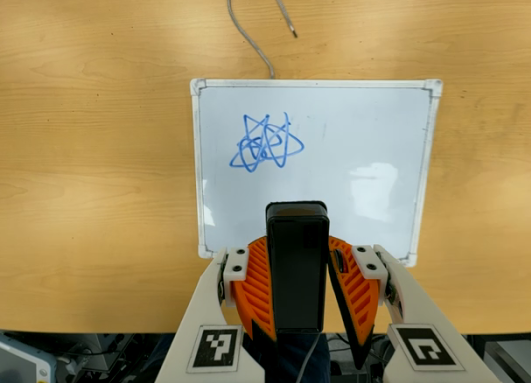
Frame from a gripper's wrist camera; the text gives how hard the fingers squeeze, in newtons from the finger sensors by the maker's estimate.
{"total": 6.2, "left": 5.3, "right": 7.2}